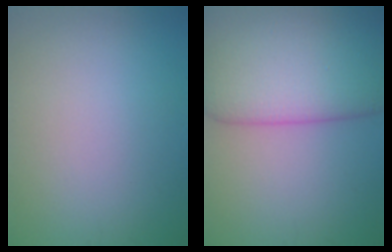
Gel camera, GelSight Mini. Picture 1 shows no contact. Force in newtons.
{"total": 10.4, "press": 10.4, "slide": 0.7}